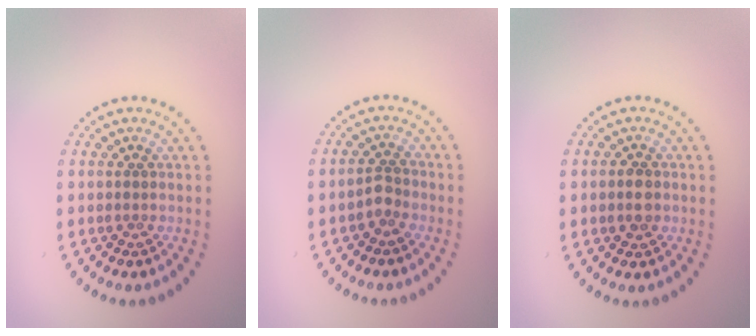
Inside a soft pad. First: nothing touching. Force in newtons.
{"total": 1.4, "press": 1.2, "slide": 0.8}
{"total": 1.8, "press": 1.7, "slide": 0.3}